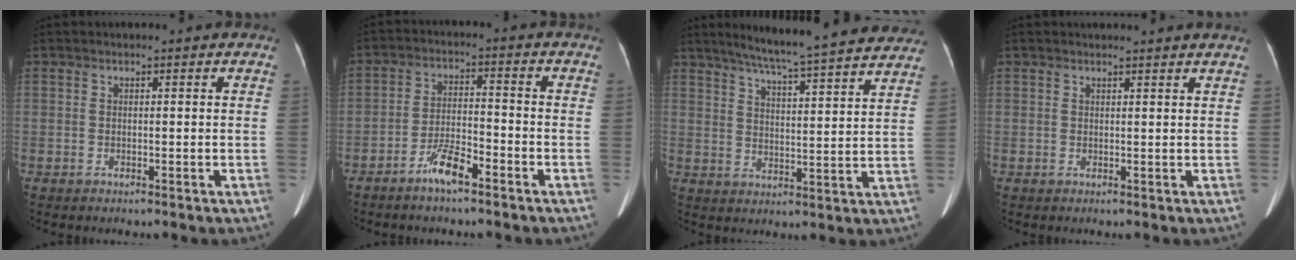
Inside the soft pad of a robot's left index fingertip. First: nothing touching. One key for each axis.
{"total": 5.5, "fx": -4.0, "fy": 0.9, "fz": 3.7, "tx": -0.078, "ty": 0.000, "tz": -0.075}
{"total": 22.2, "fx": 19.6, "fy": 1.3, "fz": 10.3, "tx": -0.157, "ty": -0.003, "tz": 0.256}
{"total": 4.3, "fx": 4.1, "fy": -0.2, "fz": 1.1, "tx": -0.011, "ty": 0.010, "tz": 0.036}